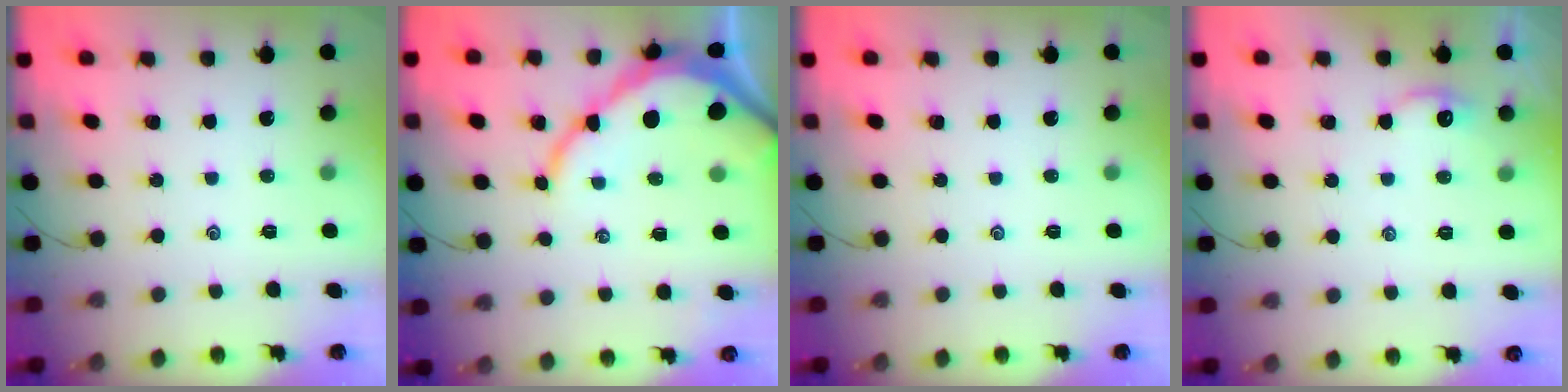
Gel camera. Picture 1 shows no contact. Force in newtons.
{"total": 10.4, "press": 10.3, "slide": 1.2}
{"total": 0.0}
{"total": 3.3, "press": 3.3, "slide": 0.7}